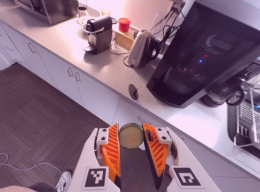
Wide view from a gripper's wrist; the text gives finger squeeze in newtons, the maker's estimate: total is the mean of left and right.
{"total": 7.7, "left": 8.1, "right": 7.2}